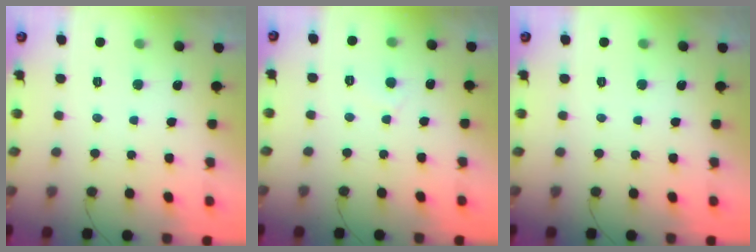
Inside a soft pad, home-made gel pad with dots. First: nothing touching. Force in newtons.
{"total": 2.3, "press": 2.3, "slide": 0.2}
{"total": 0.0}